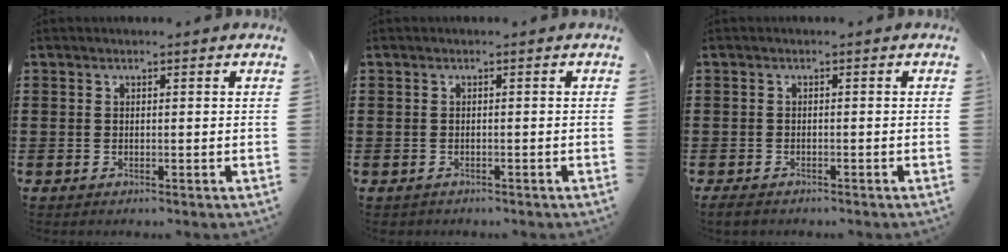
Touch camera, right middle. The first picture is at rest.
{"total": 0.6, "force": [-0.5, 0.2, -0.1], "torque": [0.000, 0.001, -0.012]}
{"total": 1.2, "force": [-1.0, 0.5, 0.3], "torque": [-0.010, 0.000, -0.021]}